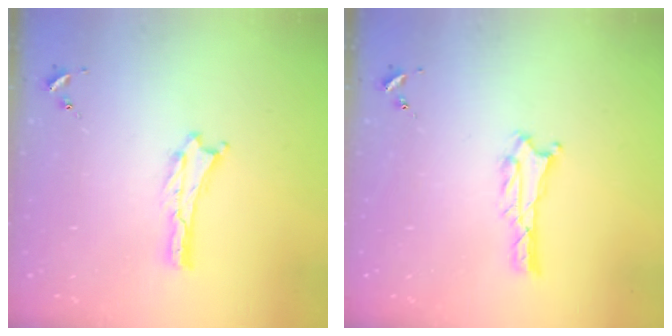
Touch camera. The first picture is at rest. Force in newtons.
{"total": 2.0, "press": 2.0, "slide": 0.3}